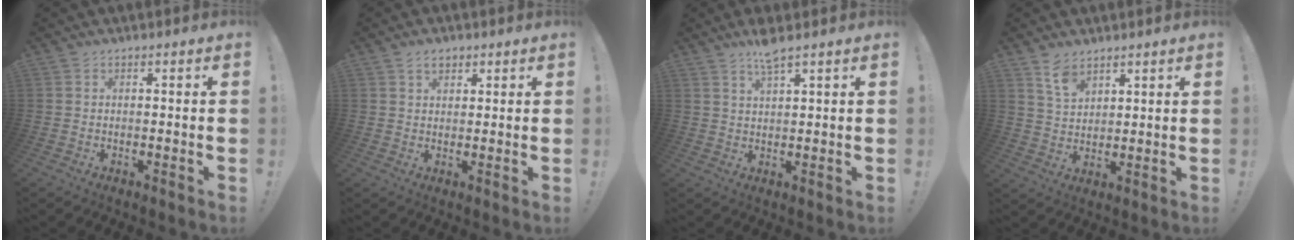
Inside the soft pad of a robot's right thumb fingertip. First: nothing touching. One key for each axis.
{"total": 3.4, "fx": 2.0, "fy": 2.1, "fz": 1.7, "tx": -0.023, "ty": -0.004, "tz": 0.035}
{"total": 5.8, "fx": 4.6, "fy": 0.7, "fz": 3.5, "tx": -0.060, "ty": -0.018, "tz": 0.077}
{"total": 6.7, "fx": 5.0, "fy": 3.7, "fz": 2.5, "tx": -0.043, "ty": -0.029, "tz": 0.094}